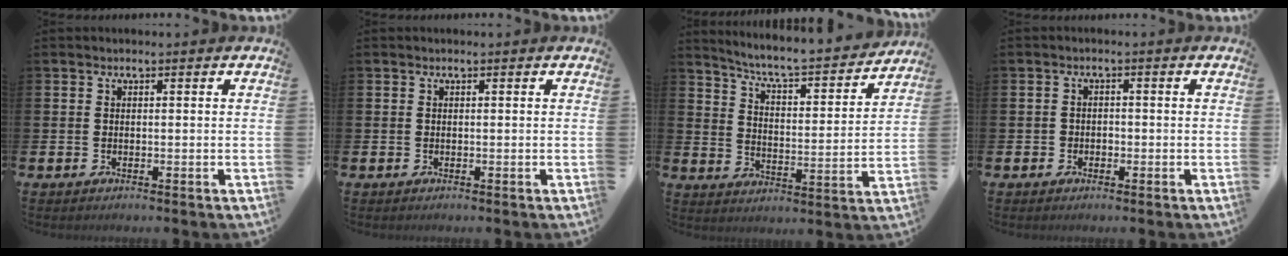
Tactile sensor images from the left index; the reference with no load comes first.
{"total": 0.0}
{"total": 6.5, "force": [6.1, 0.5, 2.2], "torque": [-0.058, -0.054, 0.096]}
{"total": 1.4, "force": [-0.7, 1.2, 0.3], "torque": [-0.005, 0.003, -0.017]}